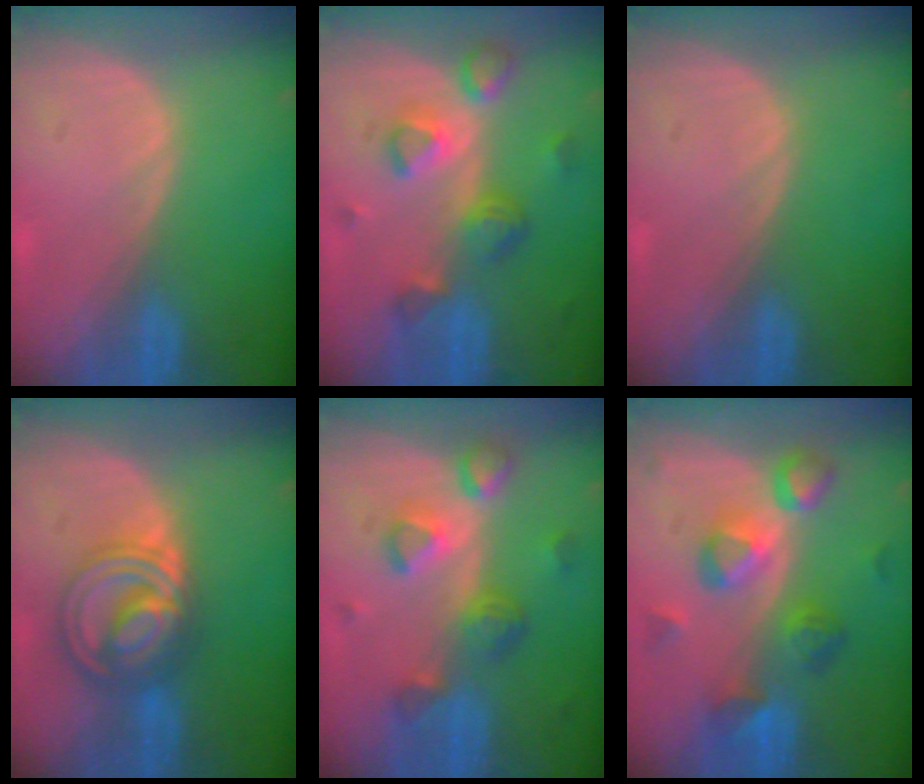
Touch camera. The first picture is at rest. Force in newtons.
{"total": 7.7, "press": 6.9, "slide": 3.5}
{"total": 0.0}
{"total": 8.0, "press": 8.0, "slide": 0.5}
{"total": 7.7, "press": 6.9, "slide": 3.4}
{"total": 8.3, "press": 8.1, "slide": 1.7}